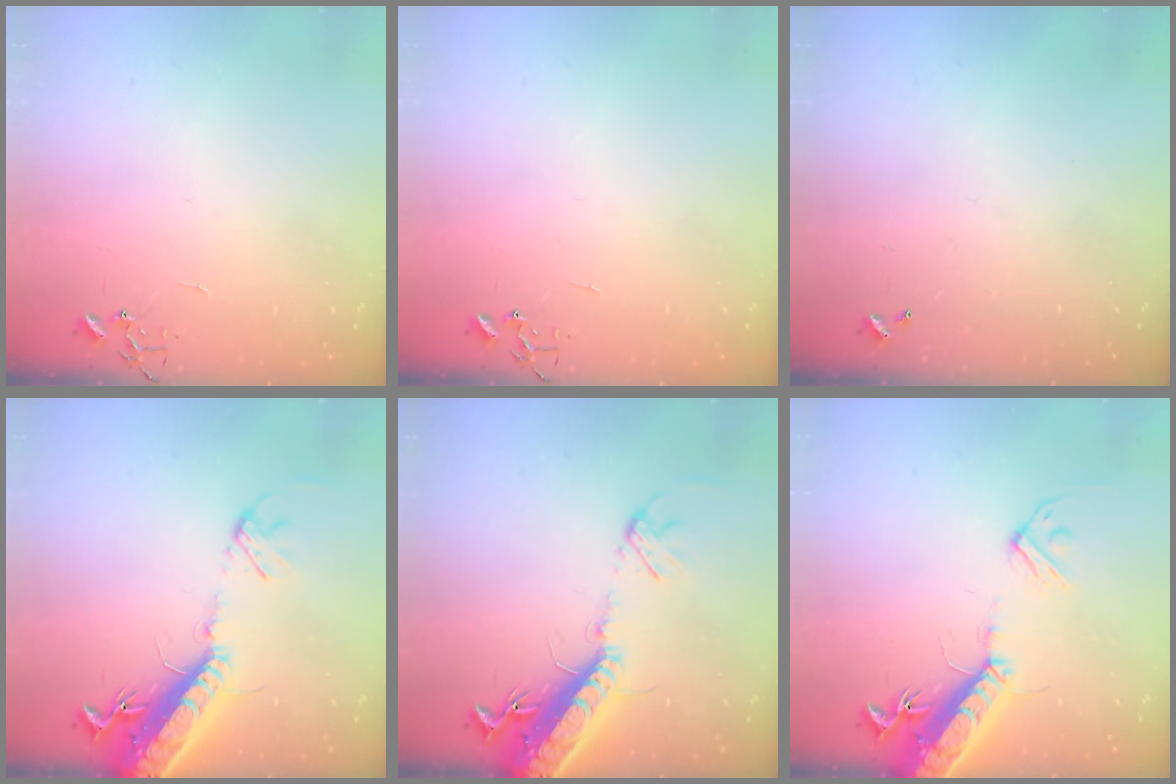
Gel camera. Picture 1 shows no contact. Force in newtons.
{"total": 0.0}
{"total": 0.0}
{"total": 17.8, "press": 17.3, "slide": 4.1}
{"total": 17.8, "press": 17.3, "slide": 4.1}
{"total": 17.3, "press": 16.8, "slide": 3.9}